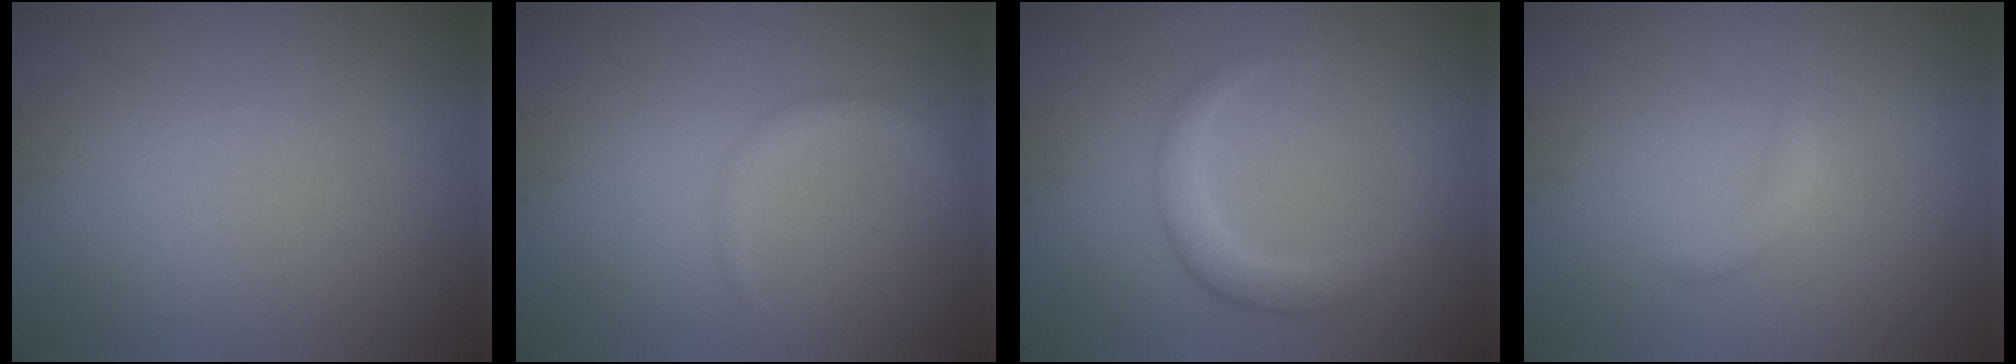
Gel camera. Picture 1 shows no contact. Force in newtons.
{"total": 1.6, "press": 1.6, "slide": 0.1}
{"total": 2.5, "press": 2.5, "slide": 0.2}
{"total": 1.2, "press": 1.2, "slide": 0.1}